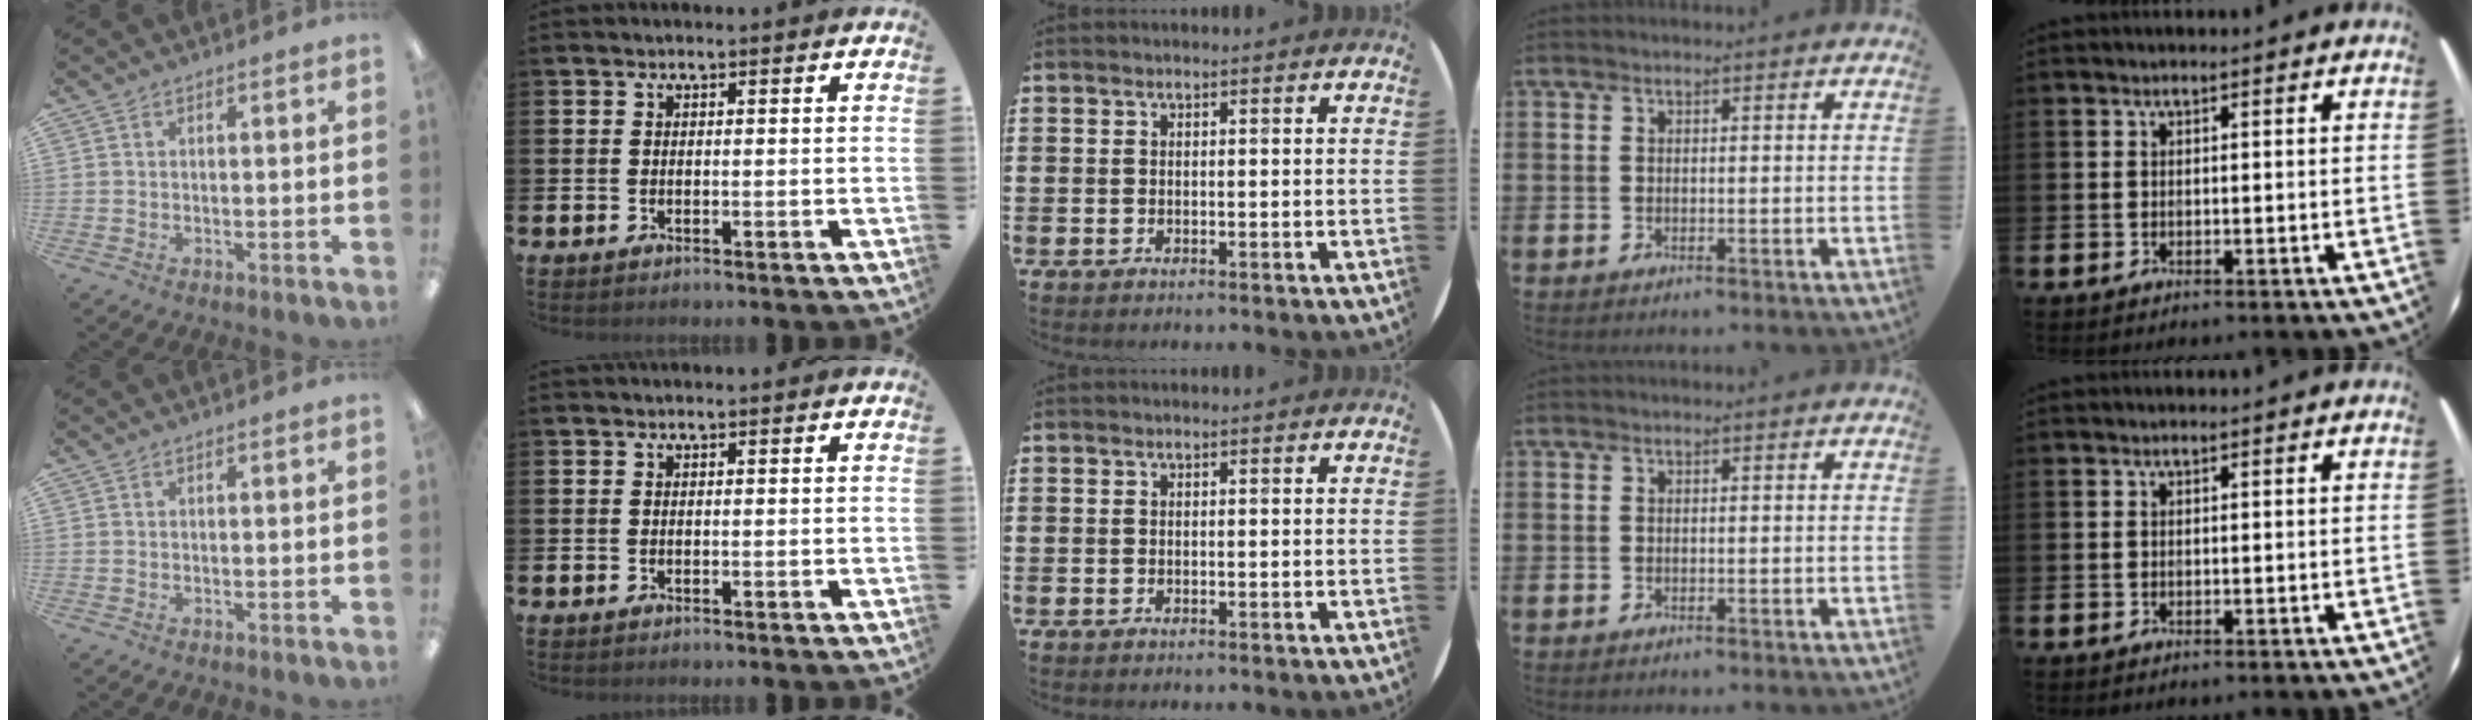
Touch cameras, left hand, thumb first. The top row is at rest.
{}